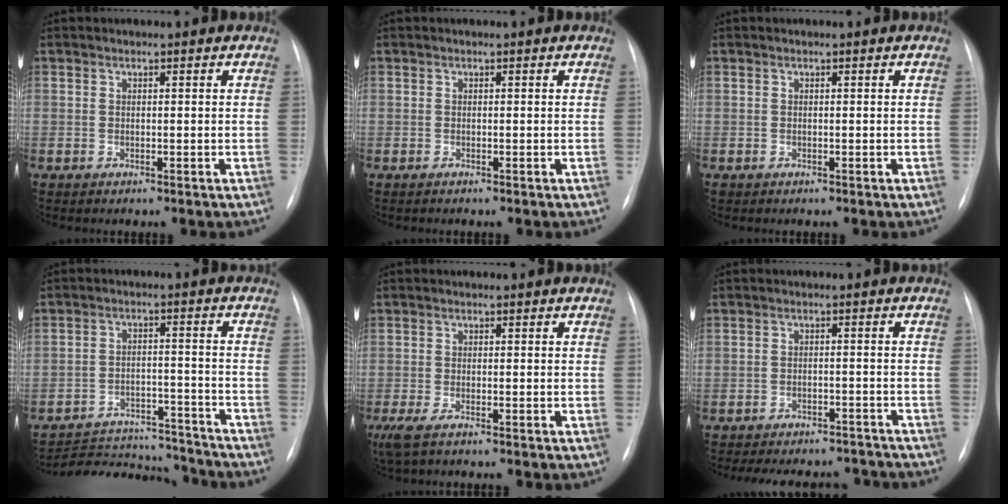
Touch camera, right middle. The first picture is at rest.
{"total": 0.0}
{"total": 0.0}
{"total": 15.3, "force": [-14.8, 3.1, 2.4], "torque": [-0.039, 0.017, -0.209]}
{"total": 4.1, "force": [-2.8, 0.9, 2.8], "torque": [-0.057, -0.013, -0.048]}
{"total": 14.6, "force": [-13.2, 4.8, 4.2], "torque": [-0.085, 0.009, -0.157]}